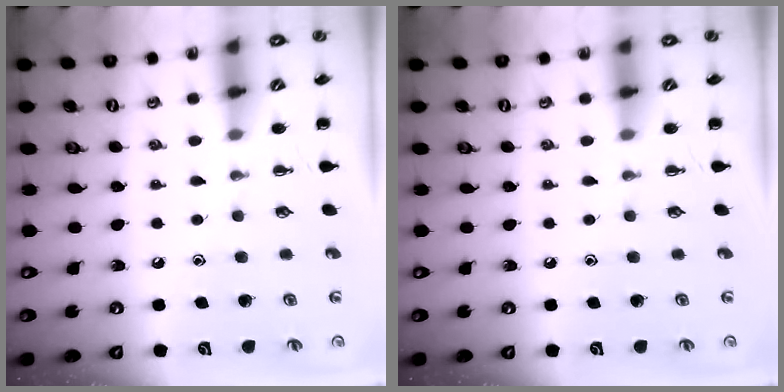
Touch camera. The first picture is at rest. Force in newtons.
{"total": 0.0}